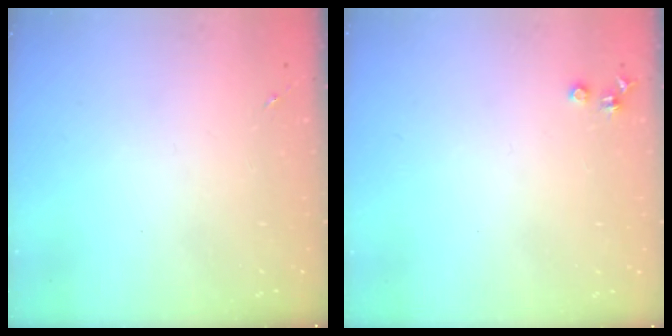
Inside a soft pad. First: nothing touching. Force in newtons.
{"total": 3.6, "press": 3.5, "slide": 0.5}